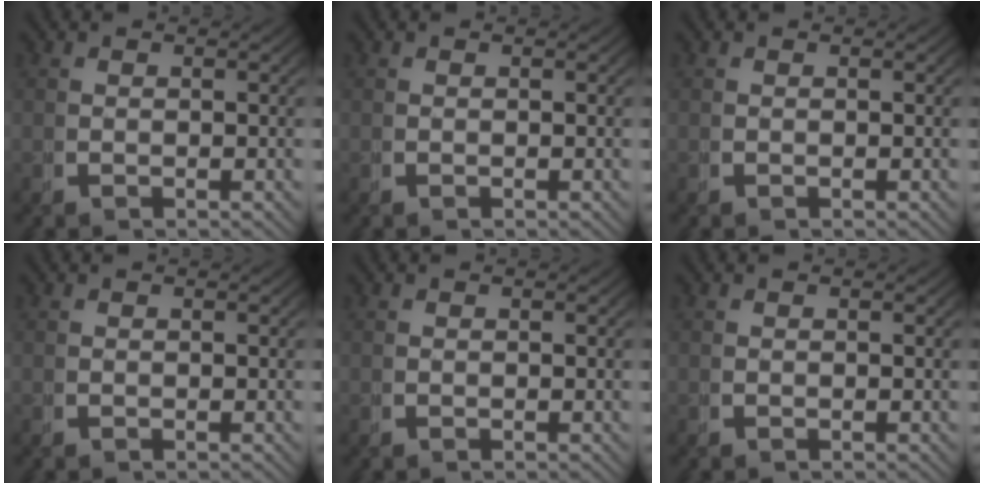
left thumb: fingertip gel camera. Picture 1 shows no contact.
{"total": 0.0}
{"total": 0.0}
{"total": 0.0}
{"total": 0.0}
{"total": 0.0}